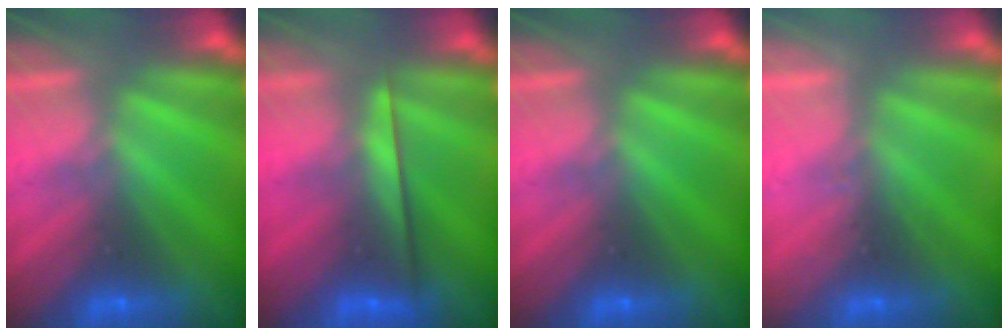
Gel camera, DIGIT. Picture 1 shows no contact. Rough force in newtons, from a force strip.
{"total": 2.2}
{"total": 0.0}
{"total": 2.3}